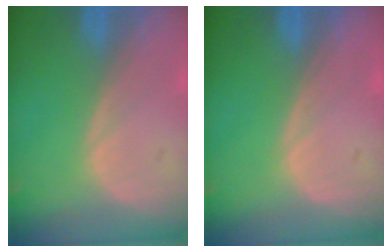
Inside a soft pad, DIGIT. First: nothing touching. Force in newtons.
{"total": 0.0}